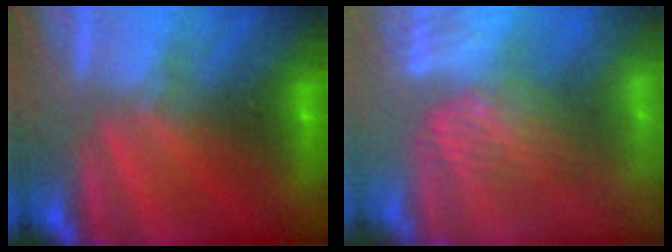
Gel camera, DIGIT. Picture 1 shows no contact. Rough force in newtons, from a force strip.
{"total": 3.6}